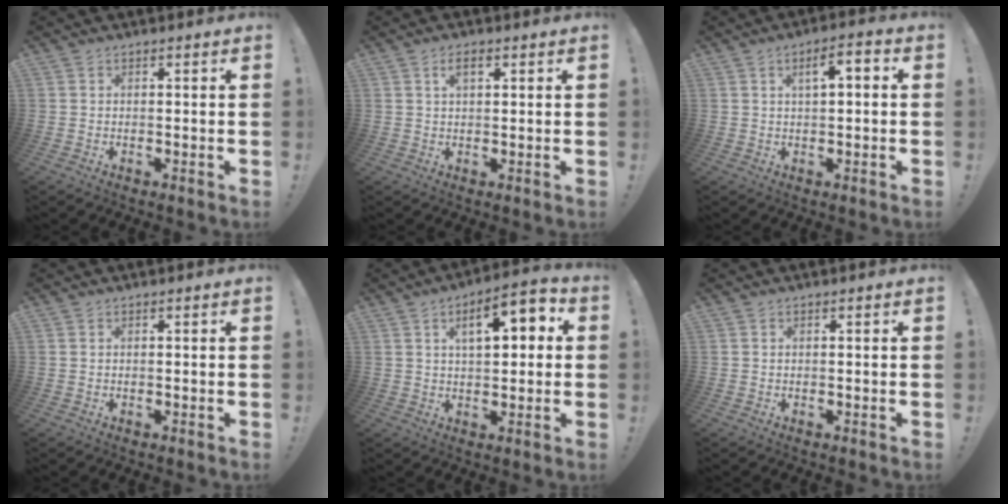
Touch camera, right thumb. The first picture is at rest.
{"total": 3.3, "force": [1.4, 1.6, 2.5], "torque": [-0.044, 0.003, 0.021]}
{"total": 5.2, "force": [0.7, 2.0, 4.7], "torque": [-0.064, 0.002, 0.005]}
{"total": 0.0}
{"total": 10.8, "force": [3.2, 4.9, 9.1], "torque": [-0.131, -0.004, 0.050]}
{"total": 0.0}